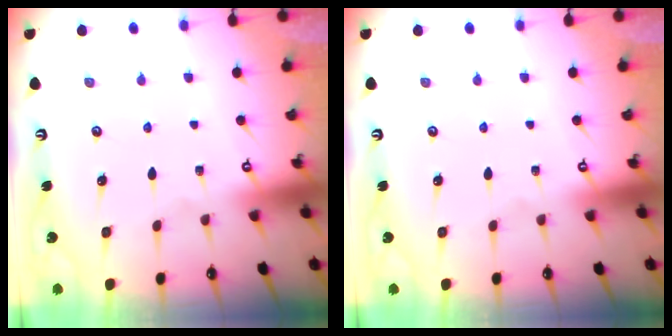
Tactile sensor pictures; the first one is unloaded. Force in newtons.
{"total": 0.0}